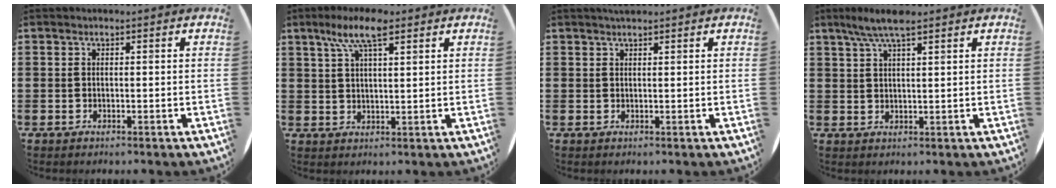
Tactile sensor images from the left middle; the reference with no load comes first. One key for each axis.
{"total": 7.1, "fx": 4.5, "fy": 2.0, "fz": 5.1, "tx": -0.102, "ty": 0.006, "tz": 0.076}
{"total": 1.1, "fx": 1.0, "fy": 0.1, "fz": 0.3, "tx": -0.005, "ty": 0.002, "tz": 0.018}
{"total": 4.8, "fx": 3.5, "fy": 1.0, "fz": 3.1, "tx": -0.068, "ty": 0.002, "tz": 0.062}